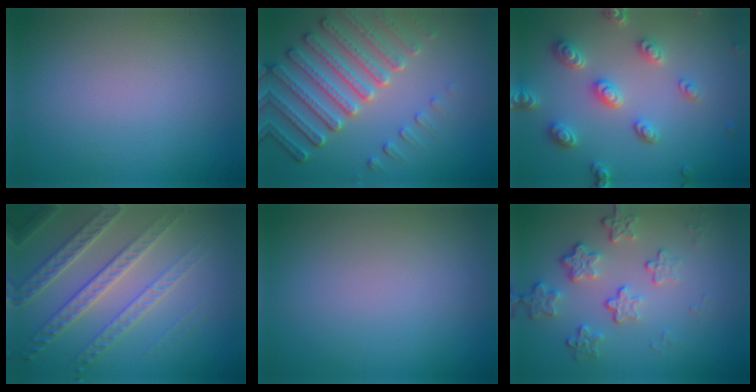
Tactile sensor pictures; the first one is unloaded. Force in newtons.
{"total": 6.4, "press": 5.2, "slide": 3.8}
{"total": 4.5, "press": 3.6, "slide": 2.7}
{"total": 6.0, "press": 4.6, "slide": 3.8}
{"total": 0.0}
{"total": 4.1, "press": 3.0, "slide": 2.8}